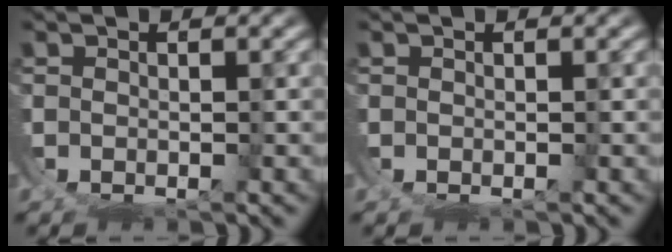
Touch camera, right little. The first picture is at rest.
{"total": 0.0}